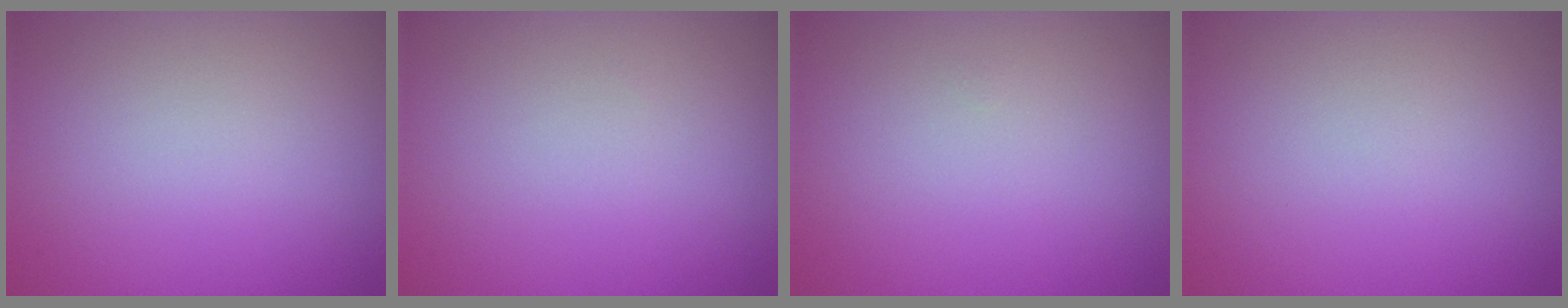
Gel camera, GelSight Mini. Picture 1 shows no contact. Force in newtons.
{"total": 0.0}
{"total": 0.0}
{"total": 0.0}